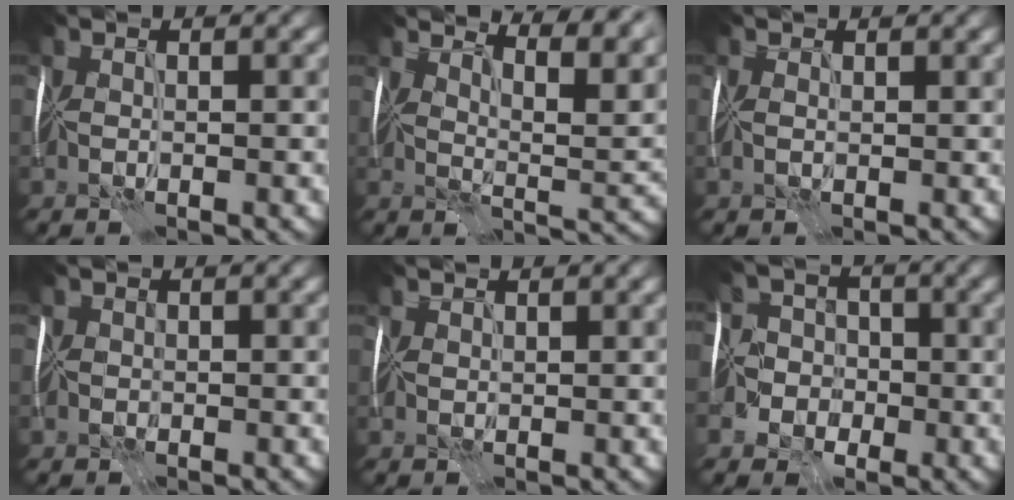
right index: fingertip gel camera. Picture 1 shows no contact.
{"total": 8.8, "force": [7.1, 1.9, 4.7], "torque": [-0.063, 0.007, 0.086]}
{"total": 1.1, "force": [0.5, 0.7, 0.6], "torque": [-0.010, 0.011, 0.000]}
{"total": 1.0, "force": [-0.1, 0.9, 0.2], "torque": [0.004, 0.006, -0.008]}
{"total": 1.1, "force": [0.9, 0.6, 0.2], "torque": [-0.008, 0.006, 0.012]}
{"total": 5.7, "force": [-2.7, 4.8, 1.5], "torque": [-0.011, 0.004, -0.076]}